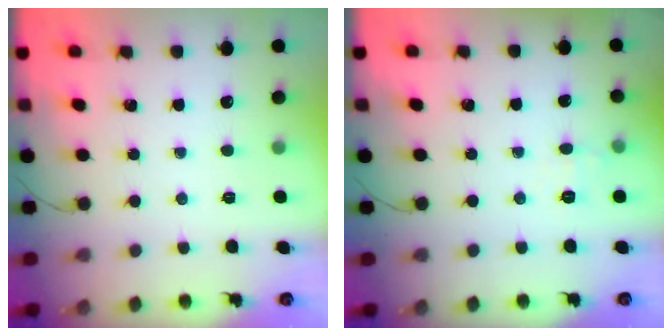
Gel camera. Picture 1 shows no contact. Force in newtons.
{"total": 6.1, "press": 6.0, "slide": 1.5}